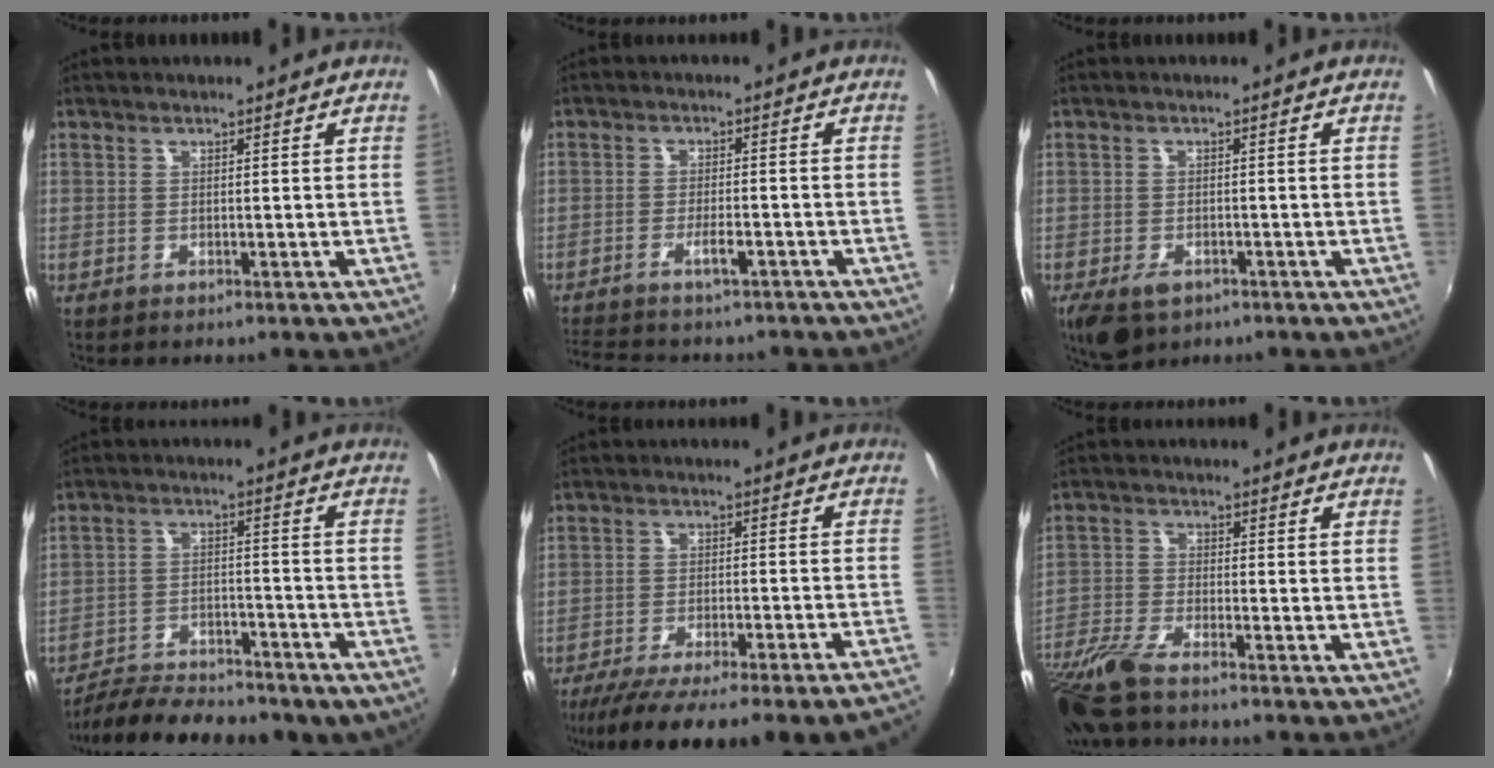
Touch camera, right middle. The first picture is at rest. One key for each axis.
{"total": 8.1, "fx": -6.7, "fy": 2.1, "fz": 4.1, "tx": -0.096, "ty": -0.010, "tz": -0.109}
{"total": 6.4, "fx": -3.8, "fy": 3.6, "fz": 3.7, "tx": -0.087, "ty": -0.023, "tz": -0.063}
{"total": 18.4, "fx": -15.2, "fy": 5.6, "fz": 8.5, "tx": -0.172, "ty": -0.025, "tz": -0.215}
{"total": 18.4, "fx": -15.9, "fy": -0.4, "fz": 9.2, "tx": -0.155, "ty": -0.045, "tz": -0.226}
{"total": 10.1, "fx": -8.2, "fy": 1.5, "fz": 5.8, "tx": -0.141, "ty": -0.031, "tz": -0.166}